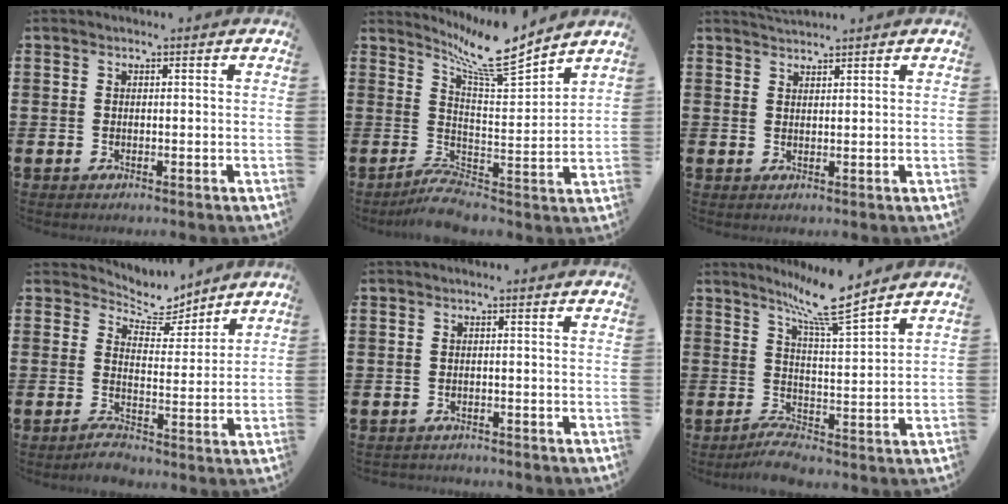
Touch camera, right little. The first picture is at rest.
{"total": 8.4, "force": [5.2, 2.1, 6.2], "torque": [-0.109, -0.044, 0.085]}
{"total": 1.7, "force": [1.7, 0.0, 0.1], "torque": [-0.004, 0.000, 0.032]}
{"total": 6.1, "force": [4.6, 3.2, 2.5], "torque": [-0.040, -0.040, 0.076]}
{"total": 0.8, "force": [-0.8, 0.1, -0.1], "torque": [0.001, 0.000, -0.017]}
{"total": 7.4, "force": [5.1, 0.3, 5.4], "torque": [-0.103, -0.032, 0.082]}